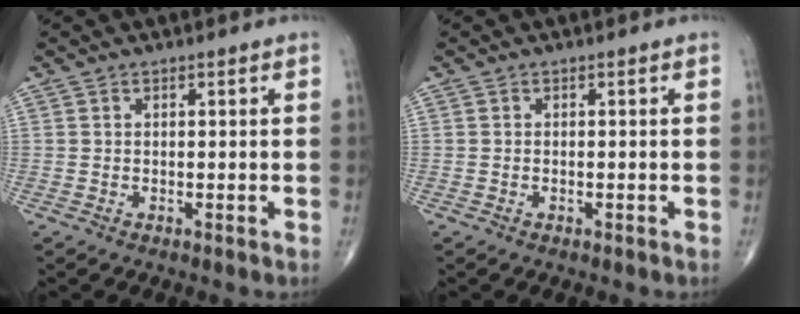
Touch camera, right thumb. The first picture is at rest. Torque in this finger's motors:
{"motor_torque": [-0.65, -0.17, -0.07, 0.19, -0.02]}